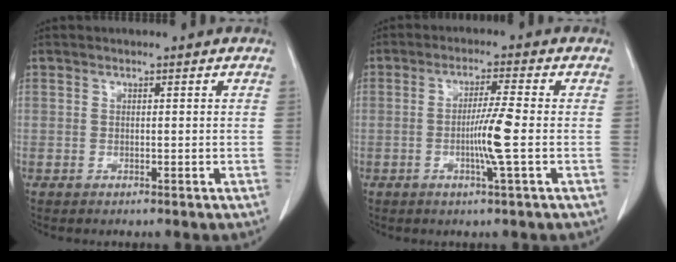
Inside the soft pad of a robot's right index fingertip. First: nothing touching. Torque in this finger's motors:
{"motor_torque": [0.24, -0.07, 0.13, 0.09]}